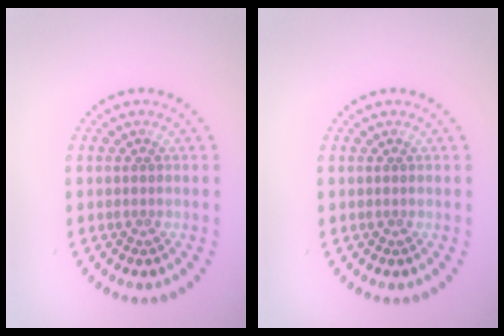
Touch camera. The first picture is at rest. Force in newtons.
{"total": 0.0}